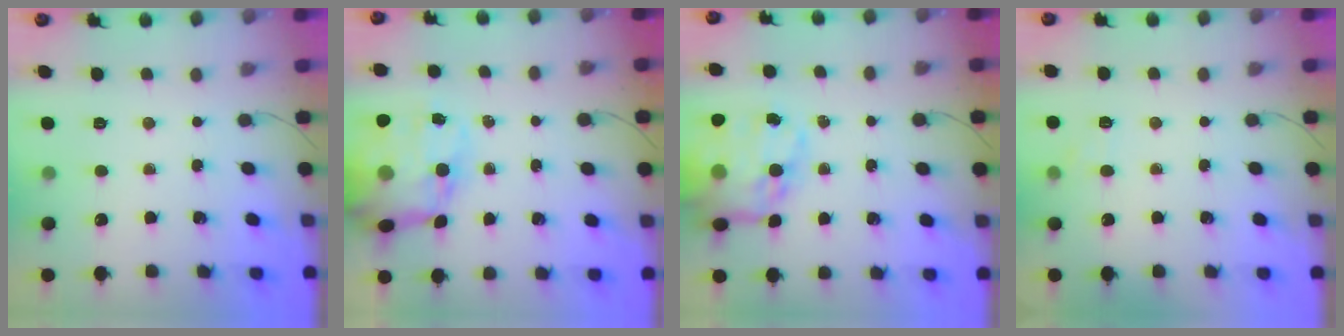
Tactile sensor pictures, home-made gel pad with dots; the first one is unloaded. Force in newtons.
{"total": 17.7, "press": 17.2, "slide": 4.2}
{"total": 21.1, "press": 20.5, "slide": 4.9}
{"total": 4.6, "press": 4.4, "slide": 1.3}